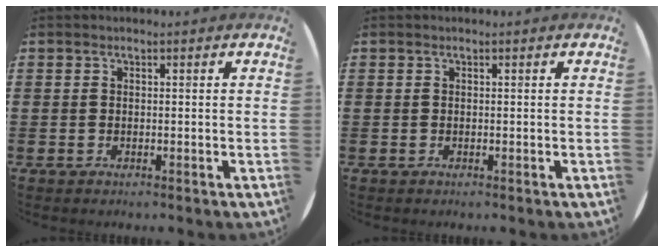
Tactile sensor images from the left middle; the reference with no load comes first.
{"total": 0.0}